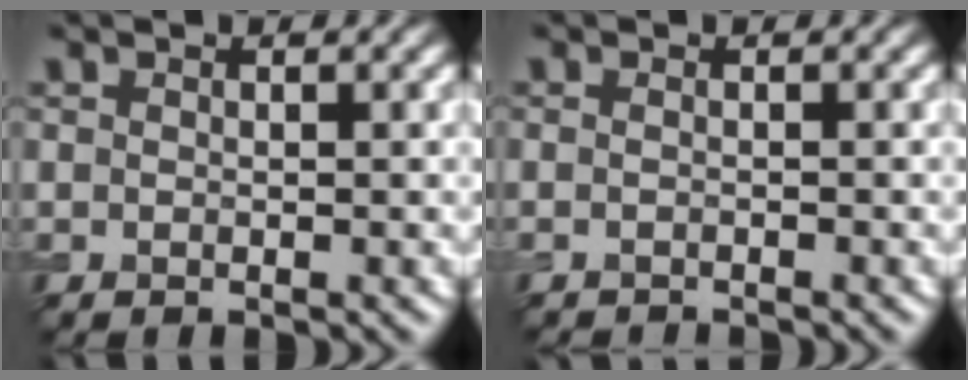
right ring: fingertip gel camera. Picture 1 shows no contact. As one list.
[{"total": 1.0, "force": [-0.9, 0.3, 0.5], "torque": [-0.003, -0.012, -0.020]}]